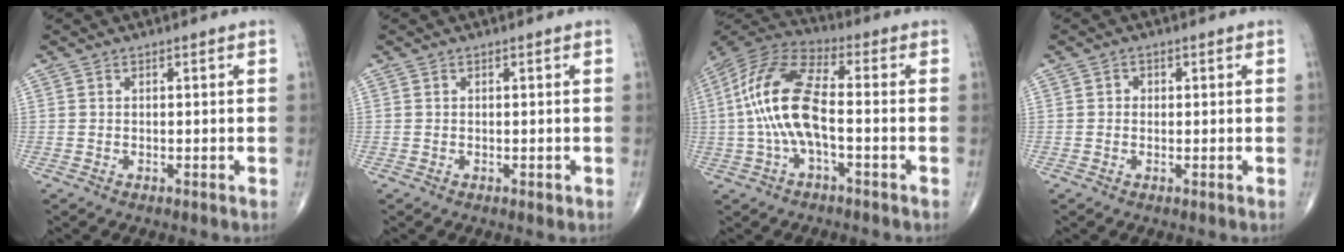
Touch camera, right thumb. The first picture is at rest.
{"total": 0.5, "force": [-0.2, 0.3, 0.4], "torque": [0.000, 0.000, -0.003]}
{"total": 14.6, "force": [-1.2, 5.6, 13.4], "torque": [-0.291, 0.039, -0.029]}
{"total": 1.1, "force": [0.1, 1.0, 0.4], "torque": [0.000, 0.003, -0.002]}